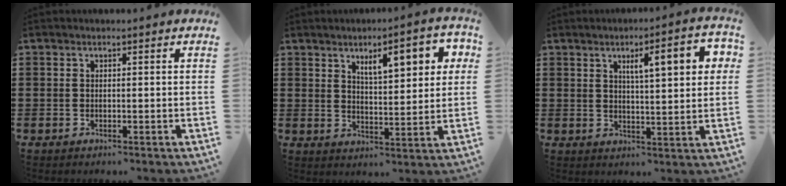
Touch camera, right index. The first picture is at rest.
{"total": 7.1, "force": [3.4, 2.4, 5.7], "torque": [-0.088, -0.006, 0.048]}
{"total": 7.5, "force": [2.8, 1.8, 6.7], "torque": [-0.110, 0.000, 0.038]}